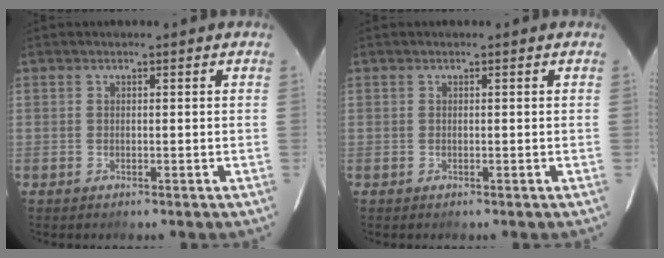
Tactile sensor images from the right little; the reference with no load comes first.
{"total": 0.0}